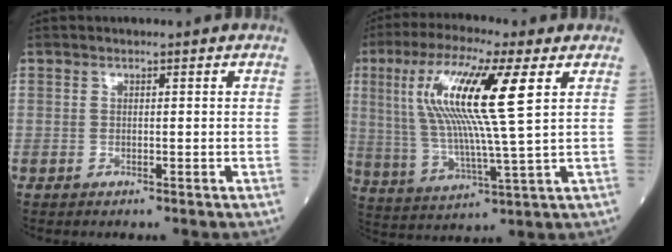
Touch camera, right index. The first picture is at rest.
{"total": 15.7, "force": [5.0, 0.3, 14.9], "torque": [-0.307, 0.011, 0.086]}